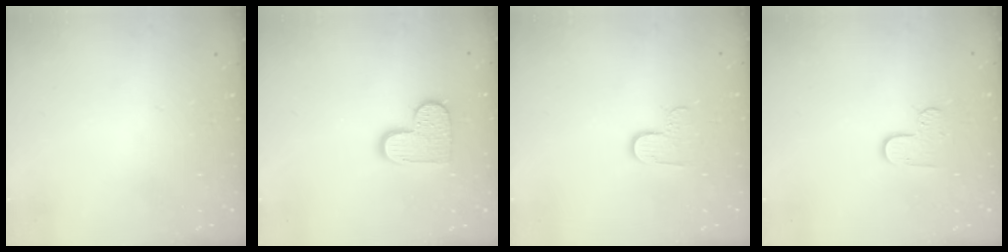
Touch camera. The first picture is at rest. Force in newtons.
{"total": 10.4, "press": 10.4, "slide": 0.6}
{"total": 6.0, "press": 6.0, "slide": 0.4}
{"total": 5.5, "press": 5.5, "slide": 0.4}